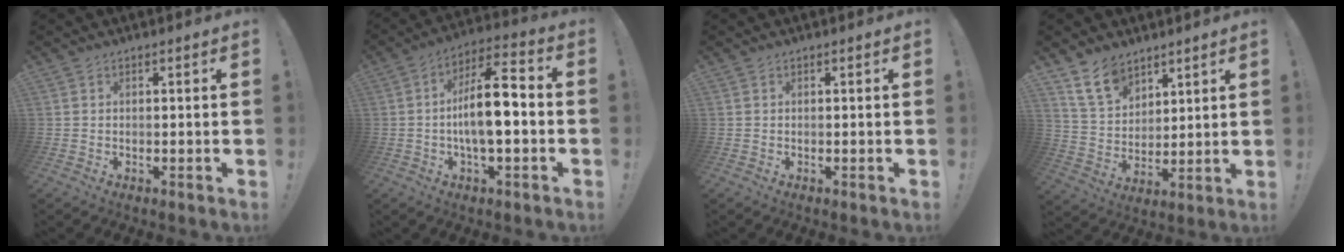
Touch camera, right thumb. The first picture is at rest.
{"total": 13.7, "force": [-1.9, 4.7, 12.7], "torque": [-0.225, 0.010, -0.037]}
{"total": 0.0}
{"total": 11.6, "force": [8.5, 6.7, 4.1], "torque": [-0.080, -0.050, 0.169]}